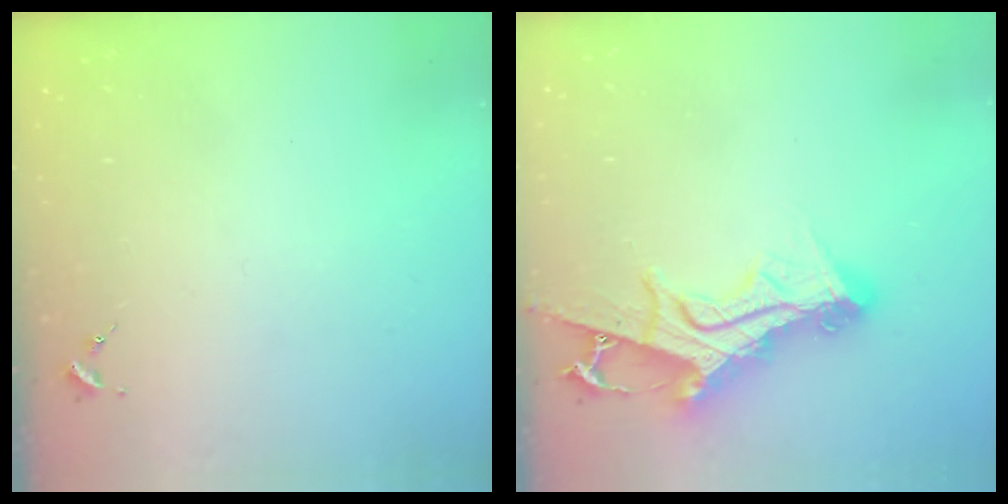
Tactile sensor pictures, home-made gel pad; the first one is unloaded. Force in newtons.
{"total": 15.1, "press": 15.0, "slide": 1.3}